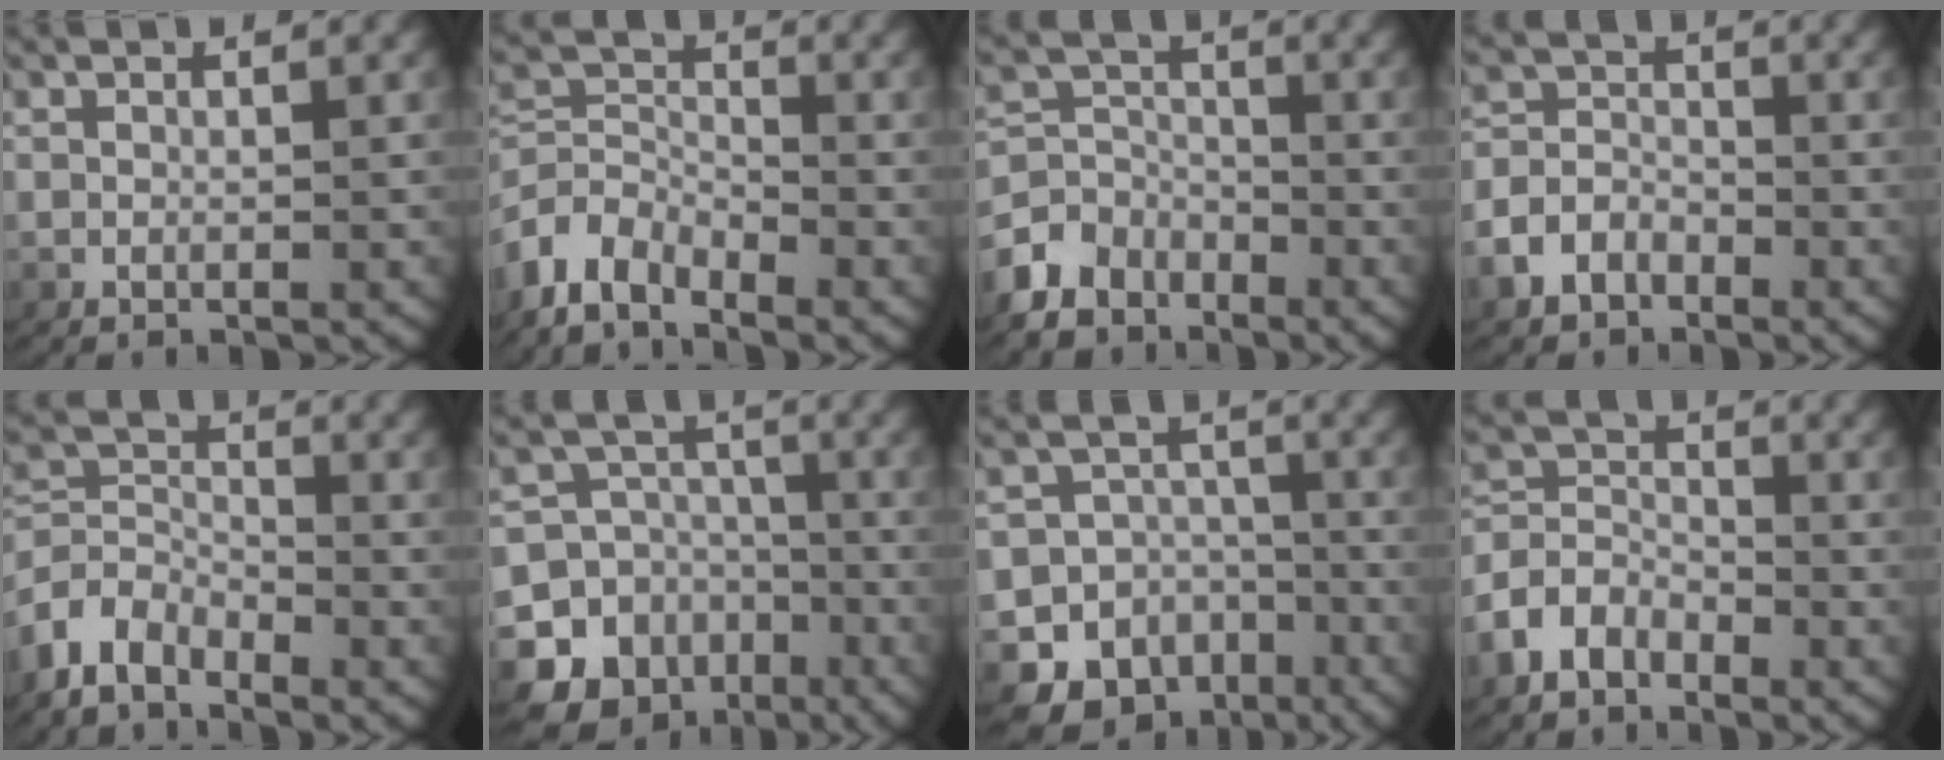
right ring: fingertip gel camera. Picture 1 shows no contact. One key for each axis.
{"total": 6.5, "fx": -2.9, "fy": 5.3, "fz": 2.4, "tx": -0.064, "ty": -0.034, "tz": -0.047}
{"total": 6.7, "fx": -3.0, "fy": 5.6, "fz": 2.0, "tx": -0.040, "ty": -0.029, "tz": -0.049}
{"total": 5.1, "fx": -2.4, "fy": 4.3, "fz": 1.1, "tx": -0.027, "ty": -0.006, "tz": -0.044}
{"total": 5.7, "fx": -2.7, "fy": 4.7, "fz": 1.8, "tx": -0.055, "ty": -0.031, "tz": -0.044}
{"total": 18.8, "fx": -7.7, "fy": 15.9, "fz": 6.6, "tx": -0.131, "ty": -0.074, "tz": -0.126}
{"total": 18.1, "fx": -8.4, "fy": 15.2, "fz": 5.0, "tx": -0.112, "ty": -0.078, "tz": -0.142}
{"total": 4.8, "fx": -2.0, "fy": 4.2, "fz": 1.3, "tx": -0.042, "ty": -0.018, "tz": -0.035}